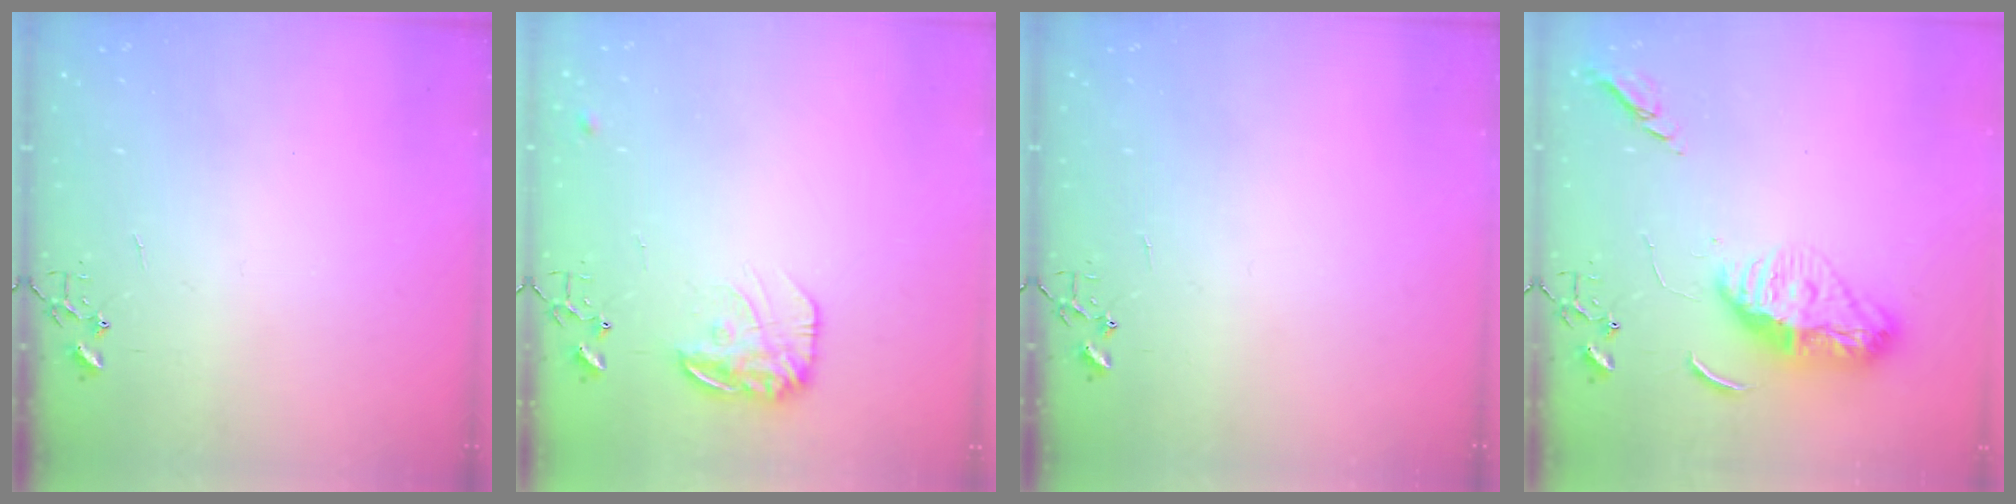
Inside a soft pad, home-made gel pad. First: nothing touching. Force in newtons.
{"total": 14.1, "press": 14.1, "slide": 0.9}
{"total": 0.0}
{"total": 14.0, "press": 14.0, "slide": 1.2}